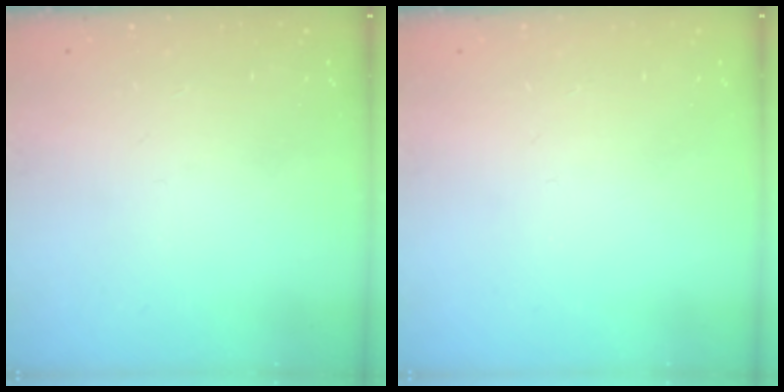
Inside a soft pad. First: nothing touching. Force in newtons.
{"total": 0.0}